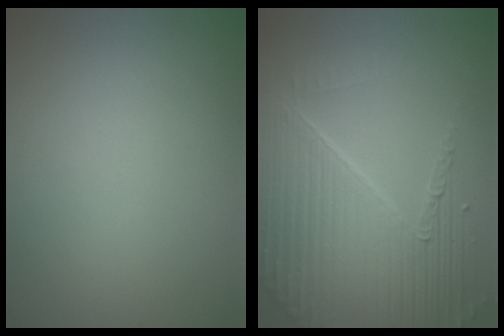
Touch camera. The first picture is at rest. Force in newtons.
{"total": 8.0, "press": 5.5, "slide": 5.9}